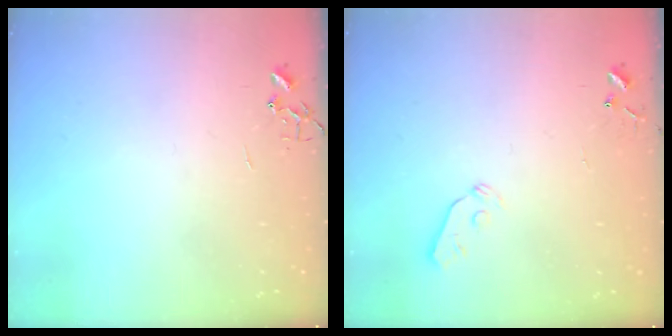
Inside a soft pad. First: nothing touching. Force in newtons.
{"total": 4.1, "press": 4.0, "slide": 0.6}